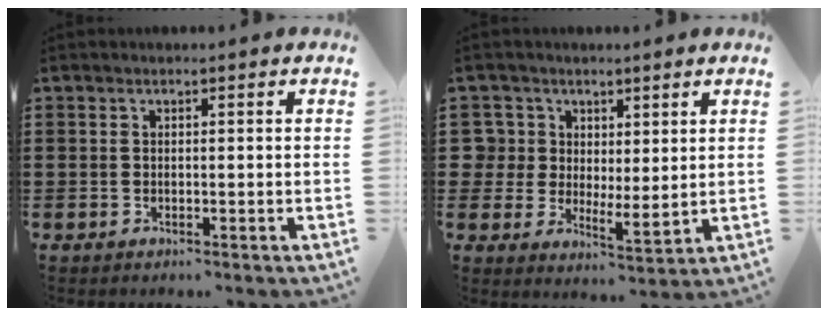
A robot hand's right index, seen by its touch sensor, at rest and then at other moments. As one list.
[{"total": 4.4, "force": [2.5, 3.6, 0.4], "torque": [-0.024, 0.007, 0.047]}]